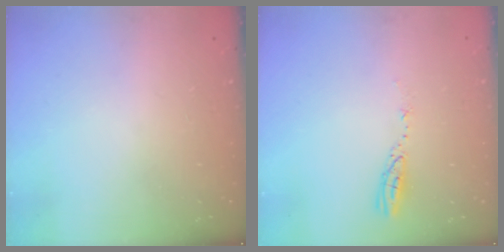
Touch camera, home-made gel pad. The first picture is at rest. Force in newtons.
{"total": 3.7, "press": 3.7, "slide": 0.3}